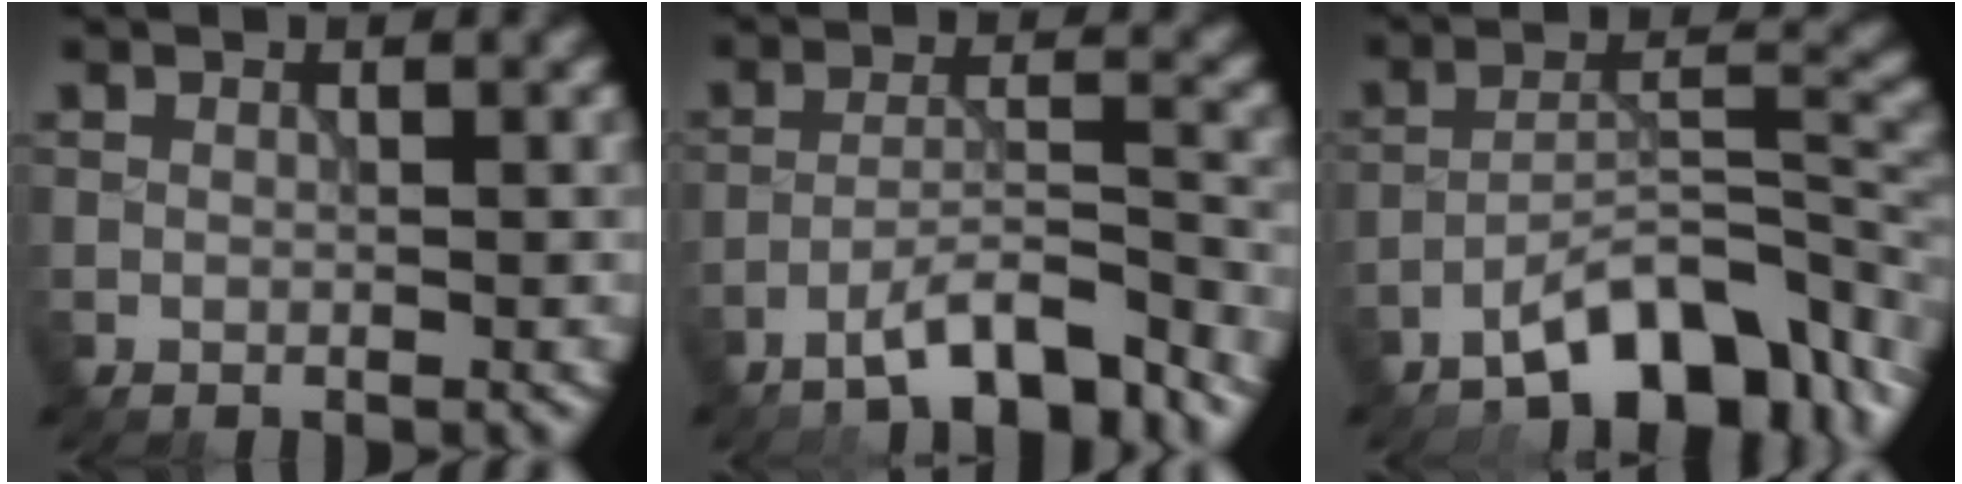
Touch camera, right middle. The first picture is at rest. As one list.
[{"total": 5.7, "force": [-4.5, 1.0, 3.5], "torque": [-0.051, 0.011, -0.079]}, {"total": 9.1, "force": [-6.2, 2.9, 5.9], "torque": [-0.081, 0.010, -0.106]}]